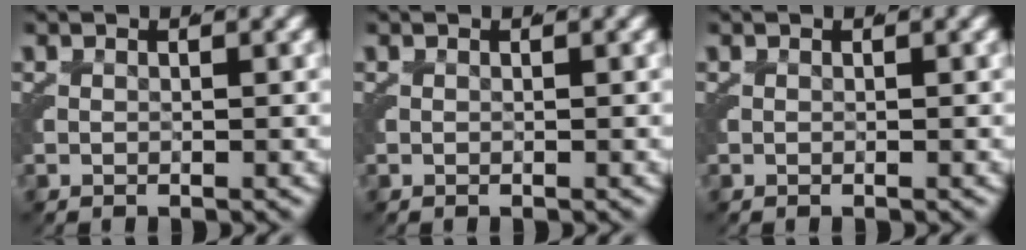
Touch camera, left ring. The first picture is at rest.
{"total": 0.0}
{"total": 0.0}